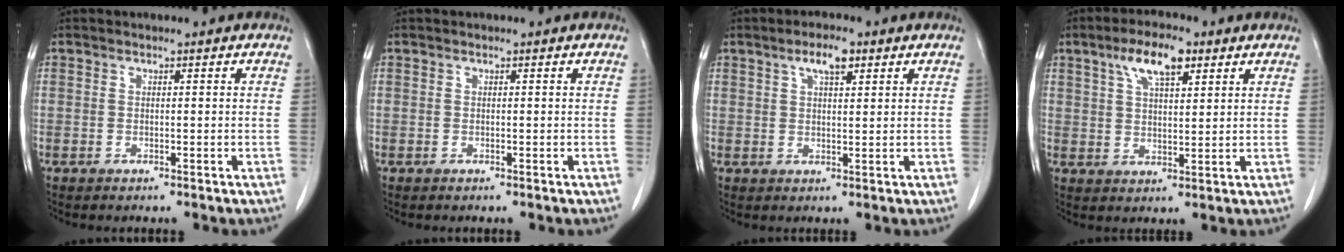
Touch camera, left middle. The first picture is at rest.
{"total": 0.0}
{"total": 4.1, "force": [2.3, 1.2, 3.2], "torque": [-0.062, 0.006, 0.041]}
{"total": 7.4, "force": [4.1, 2.4, 5.6], "torque": [-0.108, 0.013, 0.072]}